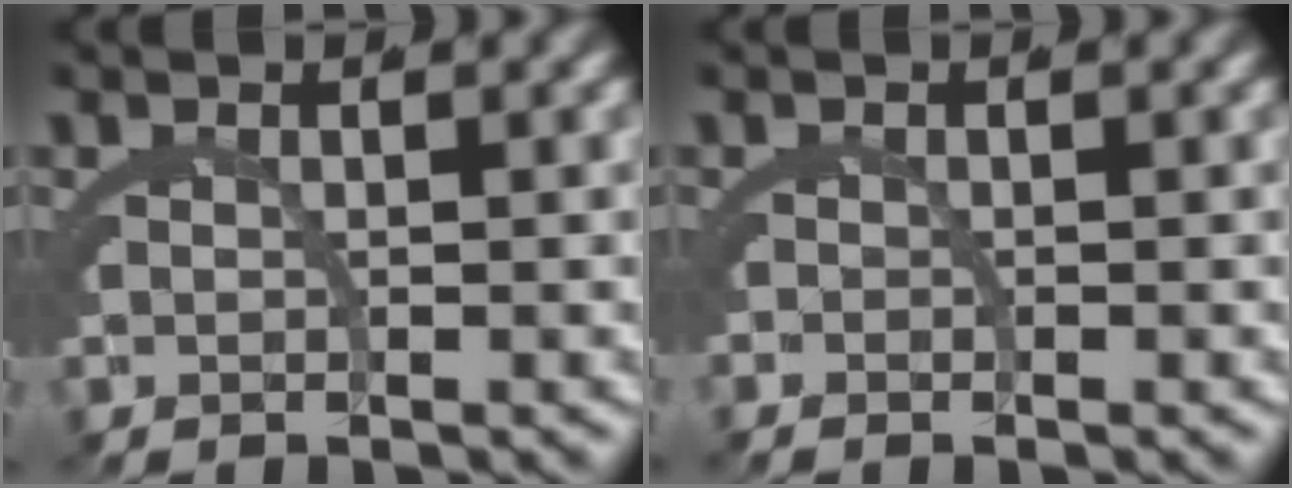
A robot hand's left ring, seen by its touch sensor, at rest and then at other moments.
{"total": 0.6, "force": [-0.5, -0.4, 0.0], "torque": [0.002, -0.009, -0.005]}